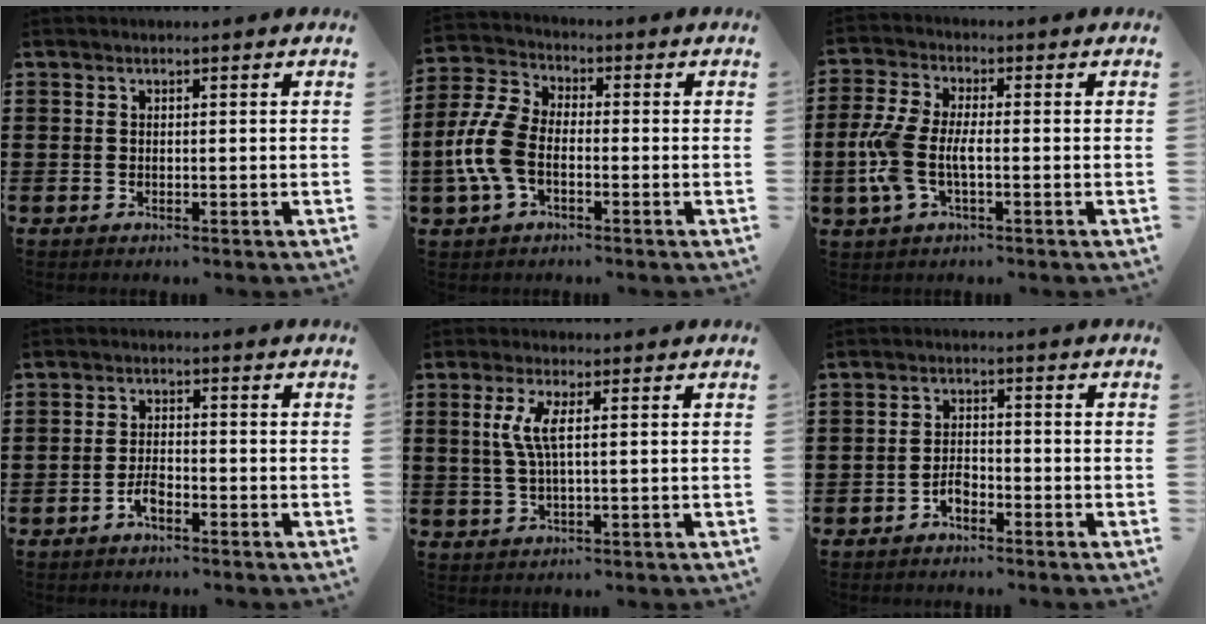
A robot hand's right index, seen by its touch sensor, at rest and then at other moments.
{"total": 8.2, "force": [-1.9, 4.9, 6.3], "torque": [-0.173, -0.008, -0.046]}
{"total": 6.6, "force": [-1.3, 3.2, 5.7], "torque": [-0.148, -0.008, -0.035]}
{"total": 2.7, "force": [-1.9, 1.1, 1.5], "torque": [-0.034, 0.005, -0.040]}
{"total": 4.6, "force": [0.9, 0.8, 4.4], "torque": [-0.102, -0.005, 0.008]}
{"total": 2.5, "force": [-1.8, 1.4, 0.9], "torque": [-0.020, 0.006, -0.038]}